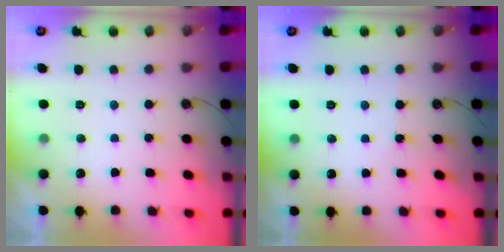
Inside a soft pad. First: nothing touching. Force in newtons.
{"total": 2.3, "press": 2.3, "slide": 0.4}